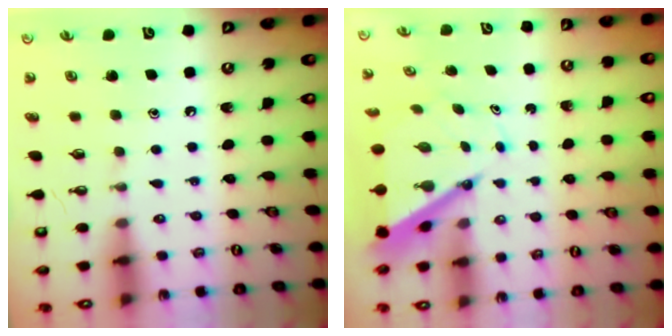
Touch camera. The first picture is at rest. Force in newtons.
{"total": 7.0, "press": 6.9, "slide": 0.6}